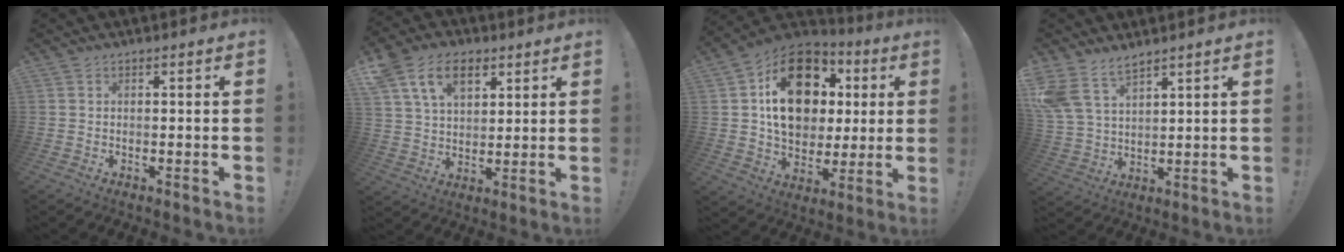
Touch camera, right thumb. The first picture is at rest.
{"total": 14.7, "force": [7.3, 9.7, 8.3], "torque": [-0.136, -0.014, 0.140]}
{"total": 20.7, "force": [5.7, 15.6, 12.5], "torque": [-0.181, -0.002, 0.116]}
{"total": 9.6, "force": [7.5, 4.6, 3.8], "torque": [-0.082, -0.034, 0.152]}